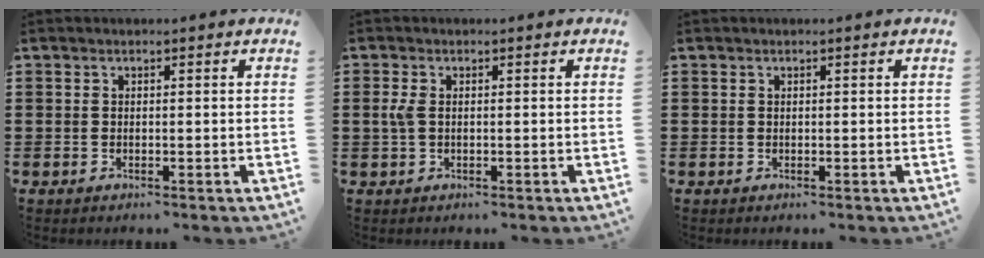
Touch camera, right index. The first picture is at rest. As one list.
[{"total": 2.4, "force": [0.2, 1.2, 2.0], "torque": [-0.064, -0.003, -0.006]}, {"total": 0.0}]